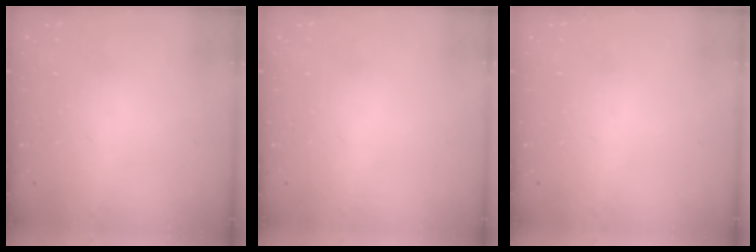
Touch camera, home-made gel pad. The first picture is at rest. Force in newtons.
{"total": 0.0}
{"total": 0.0}